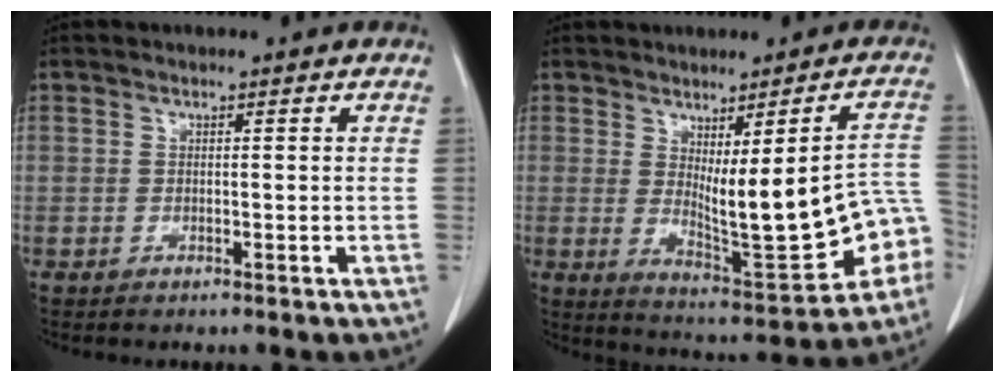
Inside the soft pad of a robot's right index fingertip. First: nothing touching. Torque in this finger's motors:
{"motor_torque": [1.54, 0.32, 0.49, 0.08]}